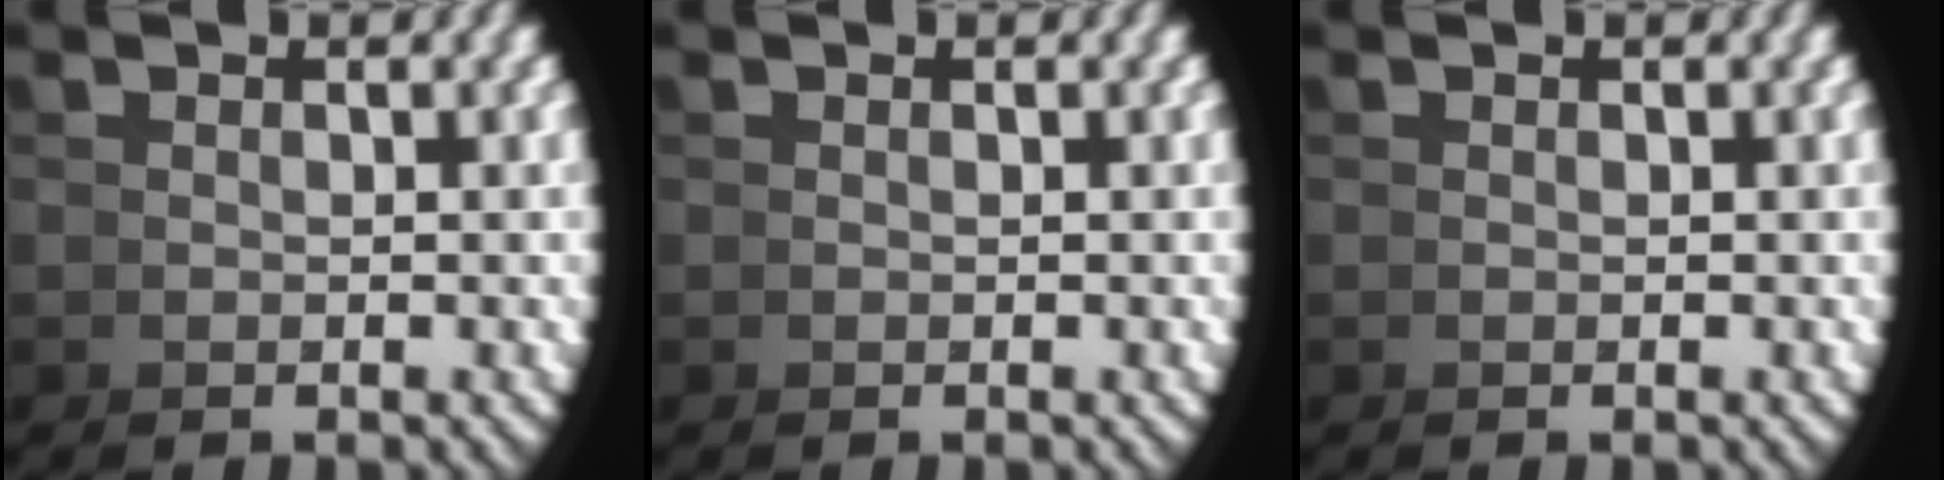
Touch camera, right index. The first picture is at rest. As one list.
[{"total": 0.0}, {"total": 0.0}]